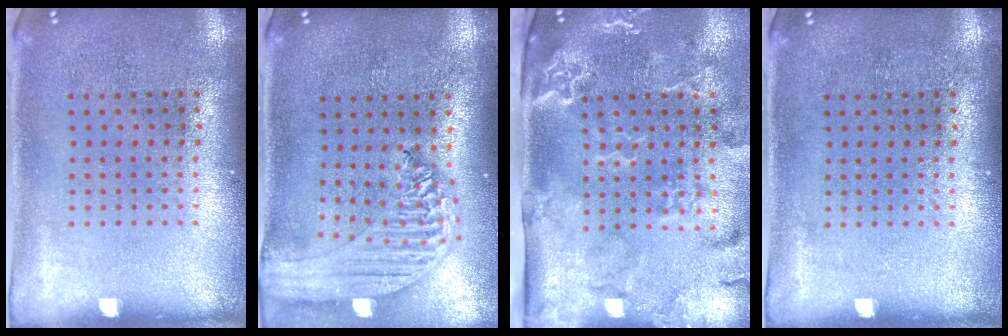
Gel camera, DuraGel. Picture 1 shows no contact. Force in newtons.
{"total": 2.2, "press": 2.0, "slide": 1.0}
{"total": 3.1, "press": 2.4, "slide": 2.0}
{"total": 0.0}